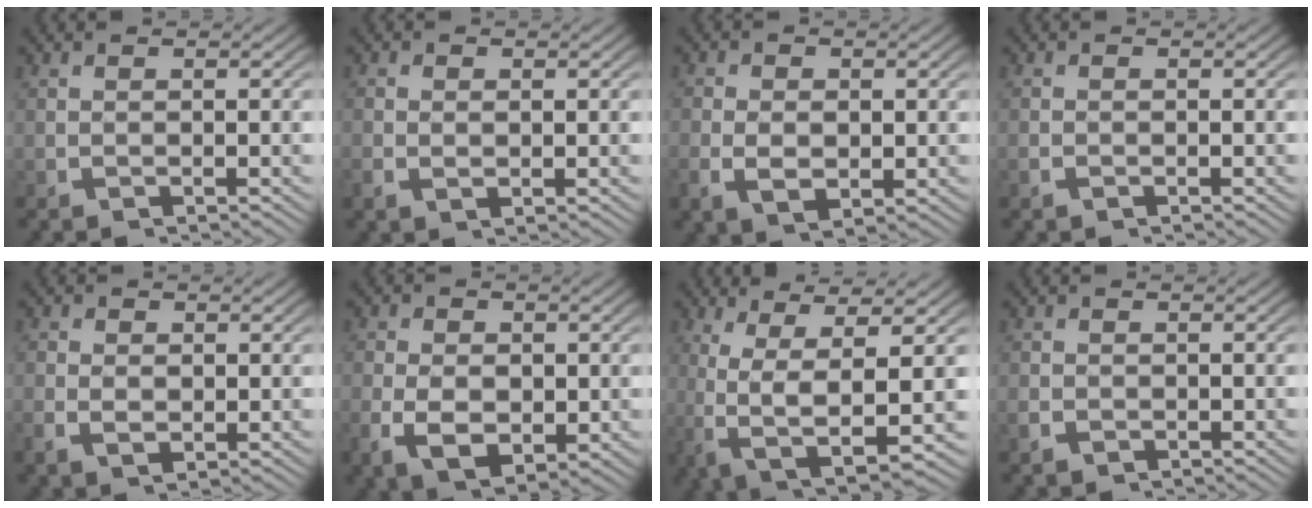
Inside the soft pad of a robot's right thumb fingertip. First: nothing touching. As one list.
[{"total": 1.1, "force": [0.1, 0.8, 0.8], "torque": [-0.022, -0.009, 0.009]}, {"total": 3.4, "force": [-0.4, 2.5, 2.3], "torque": [-0.051, -0.020, 0.006]}, {"total": 0.5, "force": [-0.4, 0.3, 0.3], "torque": [-0.010, -0.003, -0.007]}, {"total": 2.3, "force": [-0.1, 1.7, 1.5], "torque": [-0.036, -0.015, 0.009]}, {"total": 6.1, "force": [-1.2, 4.3, 4.2], "torque": [-0.090, -0.031, -0.004]}, {"total": 8.5, "force": [-1.8, 3.6, 7.5], "torque": [-0.160, -0.035, -0.002]}, {"total": 1.2, "force": [-0.6, 0.9, 0.6], "torque": [-0.014, -0.003, -0.010]}]